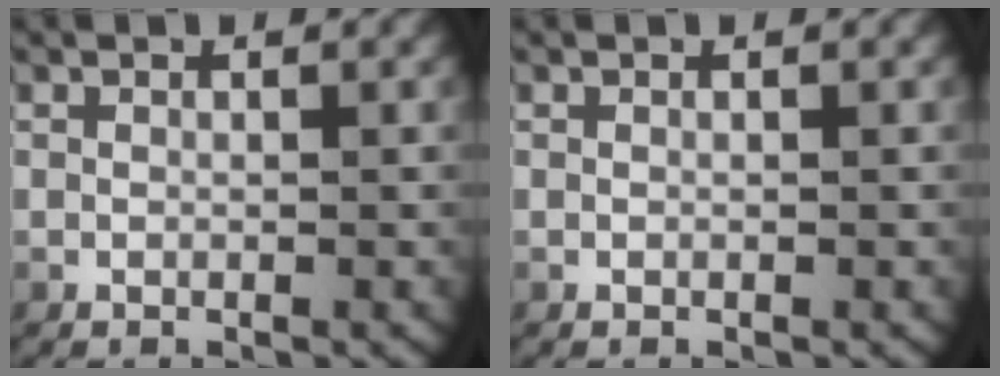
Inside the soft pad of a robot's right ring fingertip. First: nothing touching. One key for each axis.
{"total": 0.0}